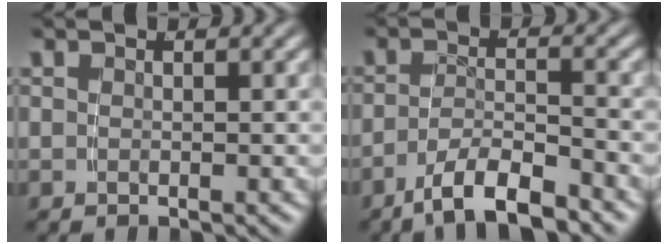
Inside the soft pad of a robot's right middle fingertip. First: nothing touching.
{"total": 4.8, "force": [-3.7, 1.2, 2.8], "torque": [-0.042, -0.007, -0.061]}